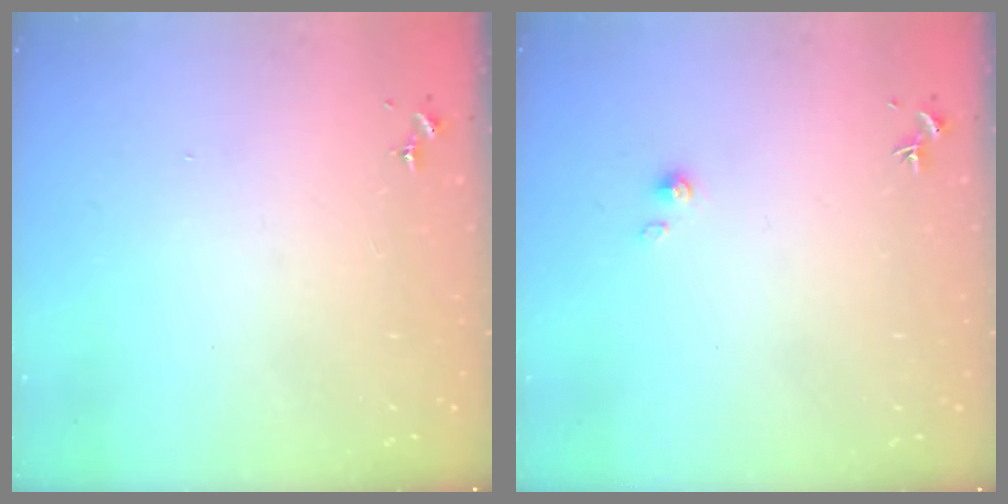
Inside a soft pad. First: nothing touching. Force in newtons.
{"total": 2.8, "press": 2.8, "slide": 0.4}